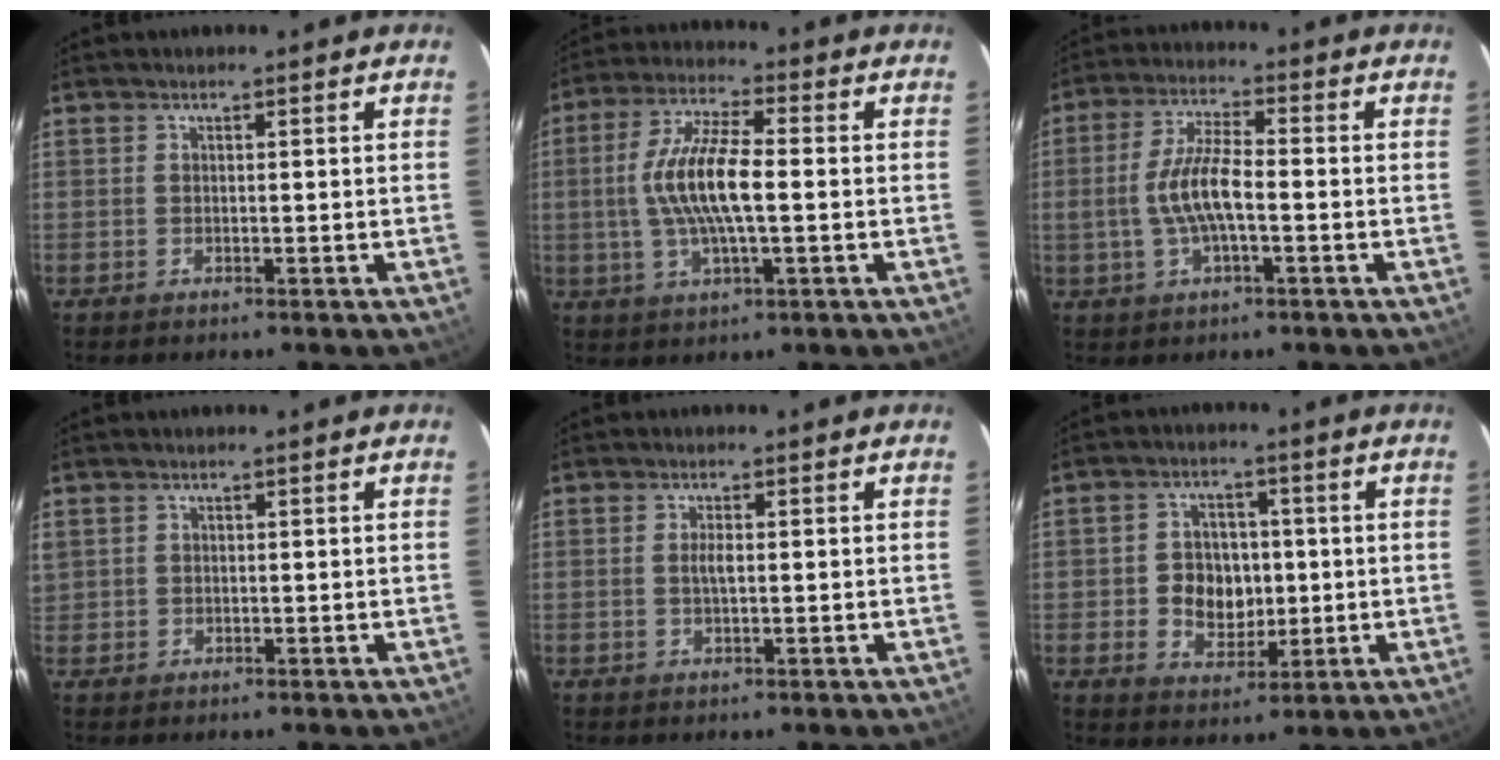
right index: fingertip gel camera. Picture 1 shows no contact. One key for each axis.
{"total": 11.4, "fx": -0.6, "fy": 2.8, "fz": 11.0, "tx": -0.222, "ty": 0.003, "tz": -0.013}
{"total": 8.5, "fx": -1.6, "fy": 2.4, "fz": 8.0, "tx": -0.162, "ty": 0.004, "tz": -0.029}
{"total": 1.4, "fx": 0.4, "fy": 1.3, "fz": 0.2, "tx": 0.004, "ty": 0.004, "tz": 0.007}
{"total": 1.7, "fx": 0.1, "fy": 0.5, "fz": 1.6, "tx": -0.032, "ty": -0.001, "tz": 0.001}
{"total": 8.0, "fx": -0.7, "fy": 6.7, "fz": 4.2, "tx": -0.090, "ty": 0.012, "tz": -0.002}